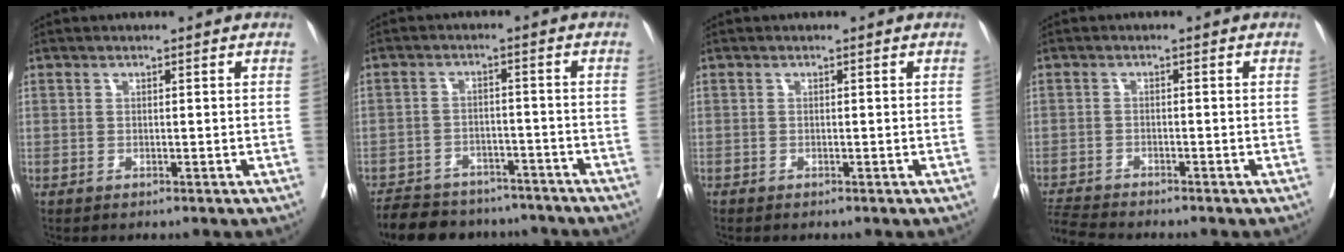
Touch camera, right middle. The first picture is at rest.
{"total": 13.7, "force": [-11.8, 5.5, 4.0], "torque": [-0.076, 0.008, -0.159]}
{"total": 0.0}
{"total": 4.9, "force": [-4.8, -0.3, 0.8], "torque": [-0.020, -0.020, -0.088]}